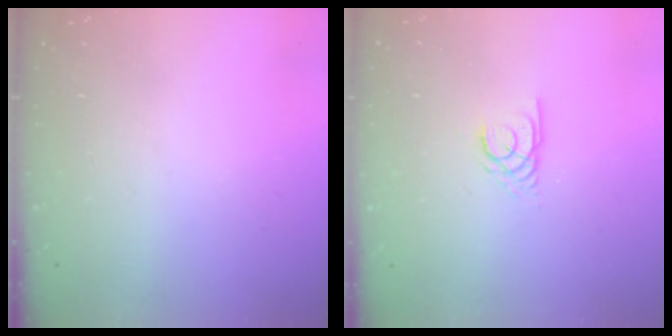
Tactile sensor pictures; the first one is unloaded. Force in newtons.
{"total": 2.7, "press": 2.7, "slide": 0.1}